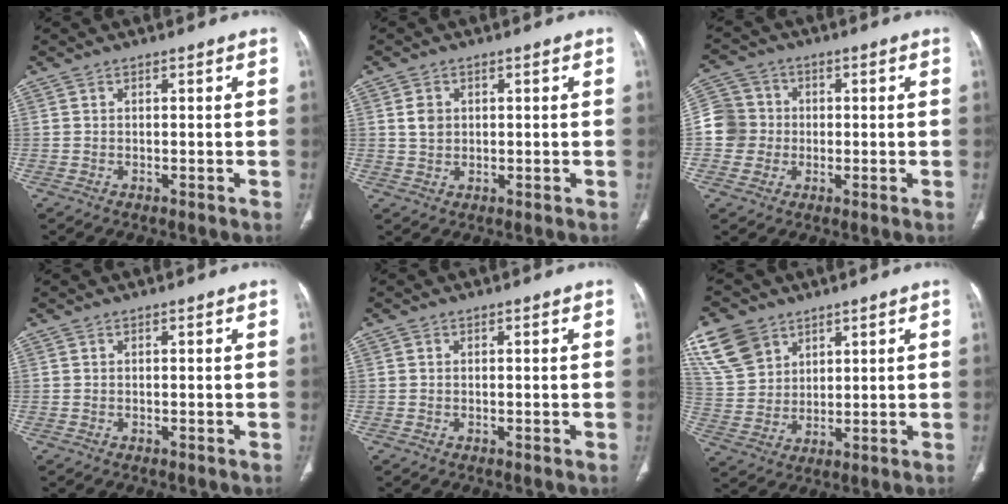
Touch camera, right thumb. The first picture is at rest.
{"total": 3.1, "force": [0.8, 2.5, 1.6], "torque": [-0.019, -0.003, 0.019]}
{"total": 8.0, "force": [-0.6, 7.8, 1.7], "torque": [-0.010, 0.016, -0.017]}
{"total": 0.0}
{"total": 0.0}
{"total": 11.8, "force": [6.8, 8.3, 4.8], "torque": [-0.082, -0.018, 0.146]}